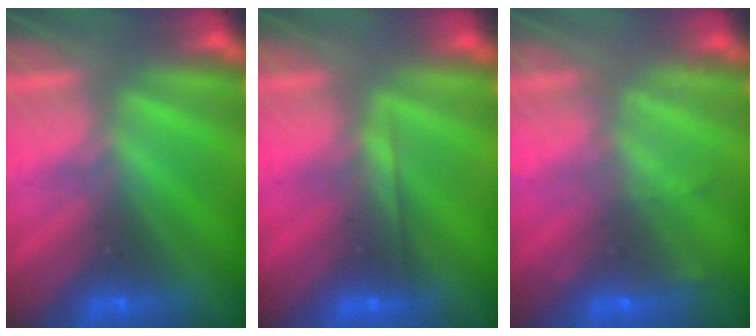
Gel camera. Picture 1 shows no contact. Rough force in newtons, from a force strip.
{"total": 1.9}
{"total": 2.3}